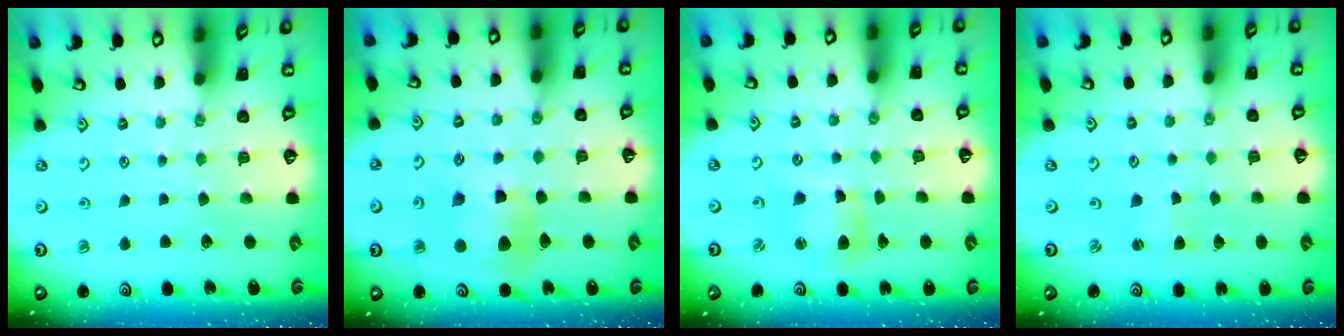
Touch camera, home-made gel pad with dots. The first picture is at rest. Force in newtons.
{"total": 9.7, "press": 9.6, "slide": 1.4}
{"total": 8.1, "press": 8.0, "slide": 1.4}
{"total": 1.7, "press": 1.7, "slide": 0.3}